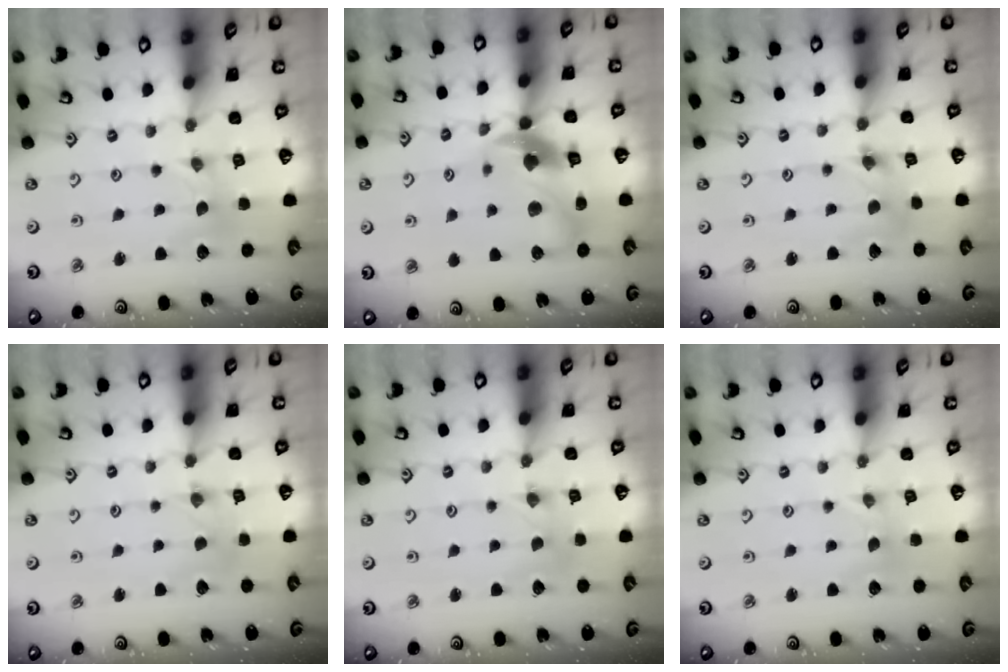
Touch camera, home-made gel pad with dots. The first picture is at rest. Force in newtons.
{"total": 13.1, "press": 13.0, "slide": 1.9}
{"total": 2.0, "press": 2.0, "slide": 0.1}
{"total": 0.8, "press": 0.8, "slide": 0.3}
{"total": 0.0}
{"total": 0.0}